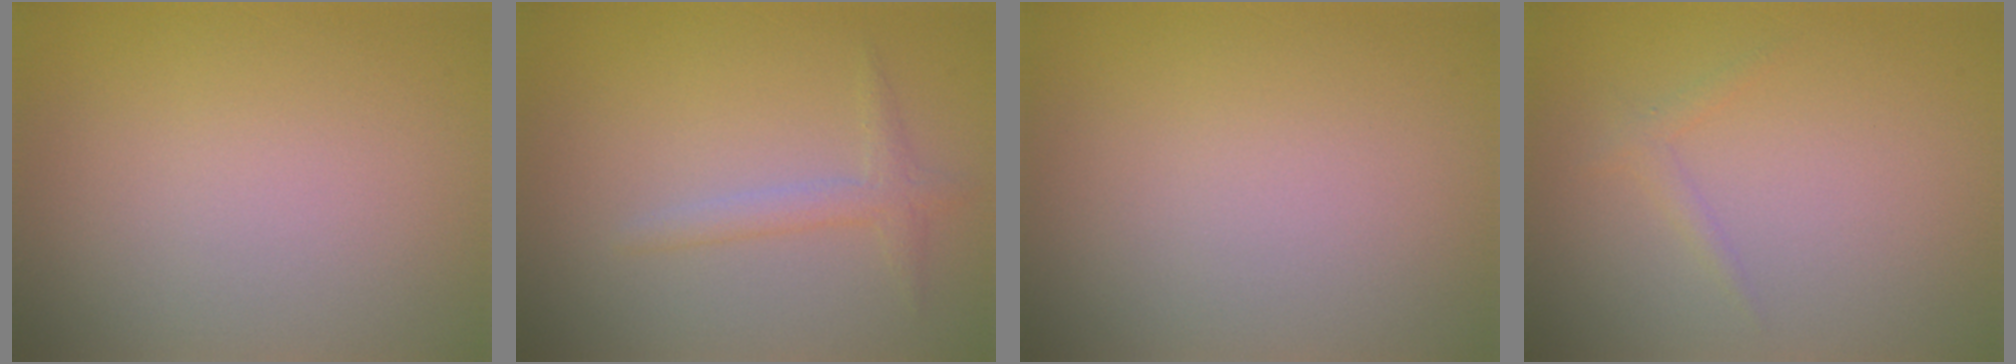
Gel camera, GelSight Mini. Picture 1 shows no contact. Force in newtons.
{"total": 1.7, "press": 1.7, "slide": 0.1}
{"total": 0.0}
{"total": 0.9, "press": 0.9, "slide": 0.0}